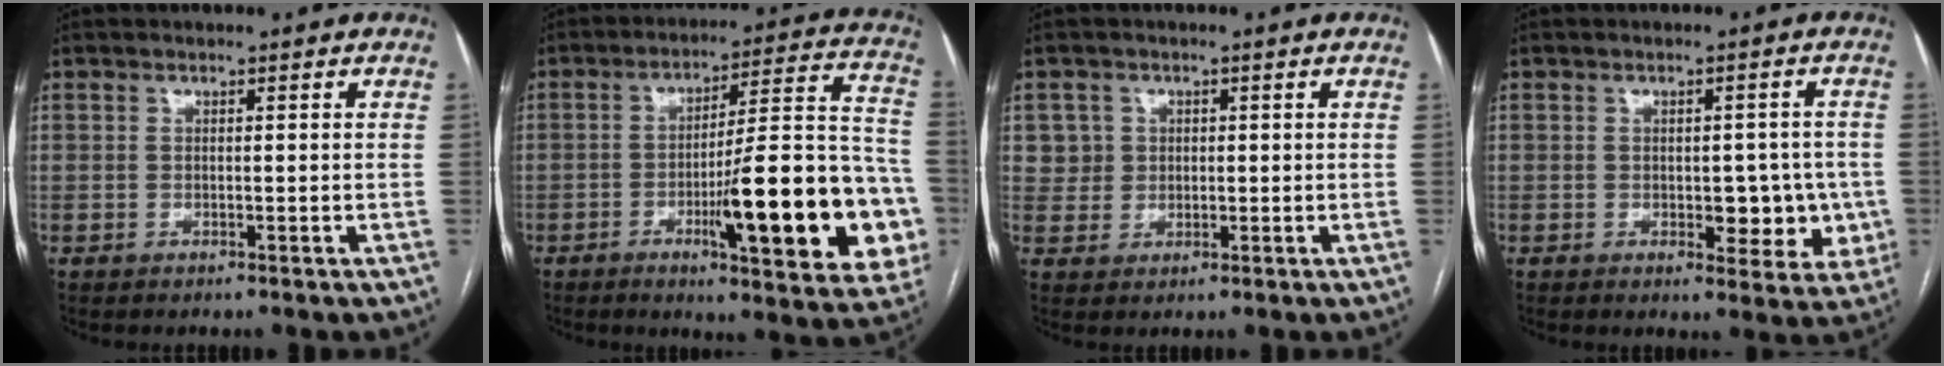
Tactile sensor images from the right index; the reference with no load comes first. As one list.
[{"total": 22.4, "force": [-6.4, 3.6, 21.1], "torque": [-0.224, 0.017, -0.078]}, {"total": 3.5, "force": [1.1, 3.3, -0.2], "torque": [0.022, 0.005, 0.017]}, {"total": 6.7, "force": [-1.0, 3.7, 5.5], "torque": [-0.049, 0.010, -0.003]}]